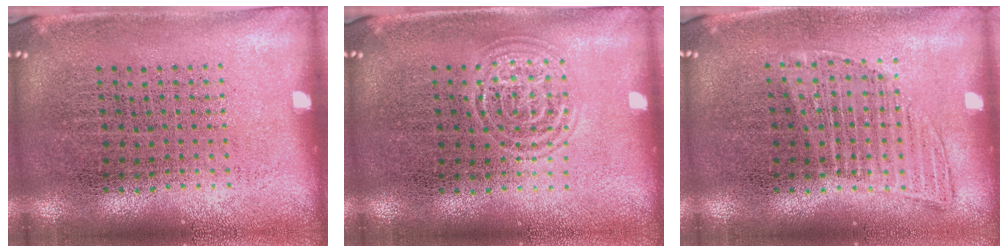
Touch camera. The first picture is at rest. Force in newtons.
{"total": 1.3, "press": 1.3, "slide": 0.1}
{"total": 1.2, "press": 1.0, "slide": 0.6}